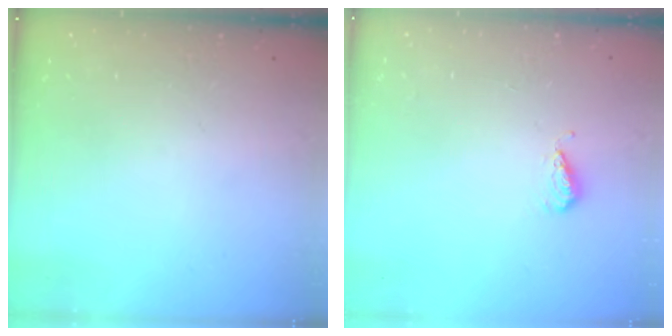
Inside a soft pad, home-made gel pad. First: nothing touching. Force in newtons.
{"total": 4.0, "press": 3.8, "slide": 1.2}